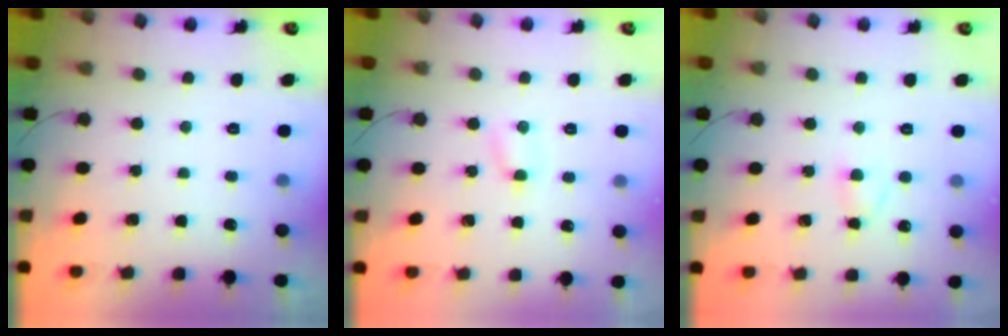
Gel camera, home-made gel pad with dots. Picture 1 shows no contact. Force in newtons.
{"total": 1.8, "press": 1.7, "slide": 0.5}
{"total": 2.8, "press": 2.6, "slide": 1.1}